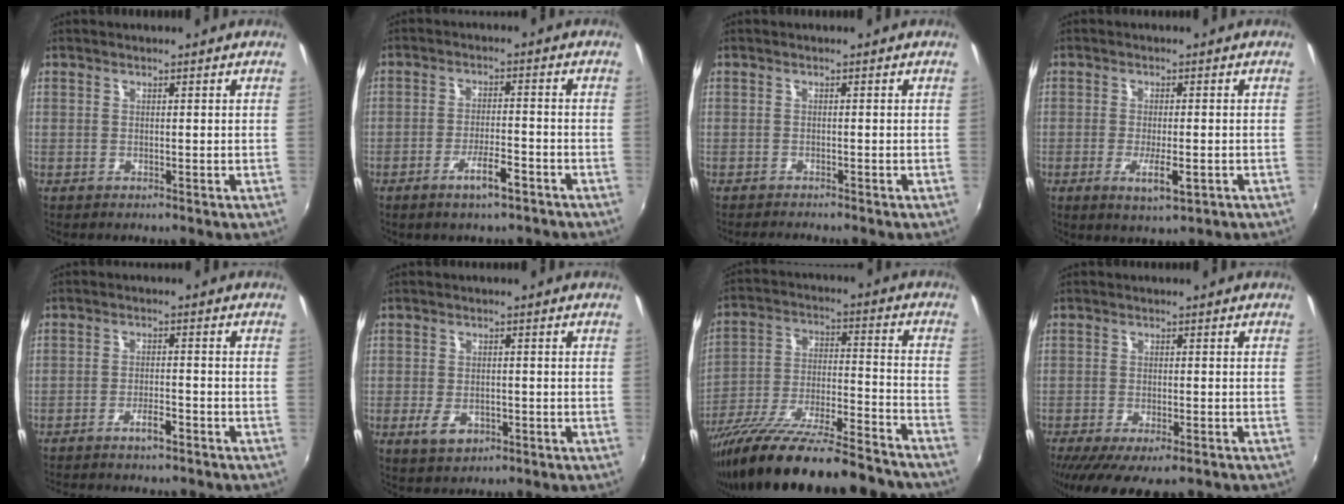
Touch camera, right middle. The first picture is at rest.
{"total": 5.5, "force": [-3.7, 1.3, 3.9], "torque": [-0.076, -0.002, -0.055]}
{"total": 2.3, "force": [-2.2, 0.0, 0.6], "torque": [-0.021, -0.015, -0.041]}
{"total": 5.2, "force": [-2.0, 1.3, 4.6], "torque": [-0.086, -0.014, -0.030]}
{"total": 4.2, "force": [-3.6, 0.8, 2.1], "torque": [-0.050, 0.004, -0.057]}
{"total": 4.6, "force": [-1.9, 2.8, 3.1], "torque": [-0.070, -0.006, -0.028]}
{"total": 25.9, "force": [-20.8, 4.0, 14.8], "torque": [-0.258, -0.061, -0.317]}
{"total": 11.7, "force": [-8.3, 3.7, 7.4], "torque": [-0.155, -0.049, -0.128]}